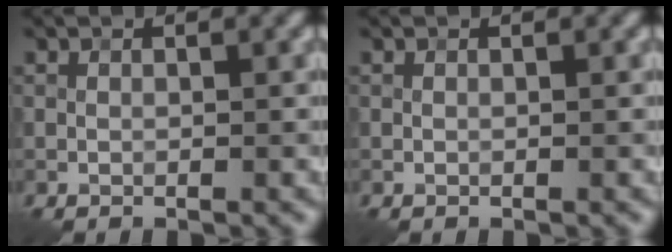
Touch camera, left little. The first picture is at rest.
{"total": 0.0}